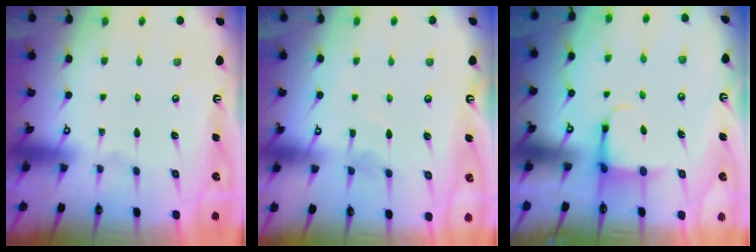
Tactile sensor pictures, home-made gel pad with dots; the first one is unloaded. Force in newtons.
{"total": 8.1, "press": 8.1, "slide": 0.6}
{"total": 4.0, "press": 3.8, "slide": 1.2}